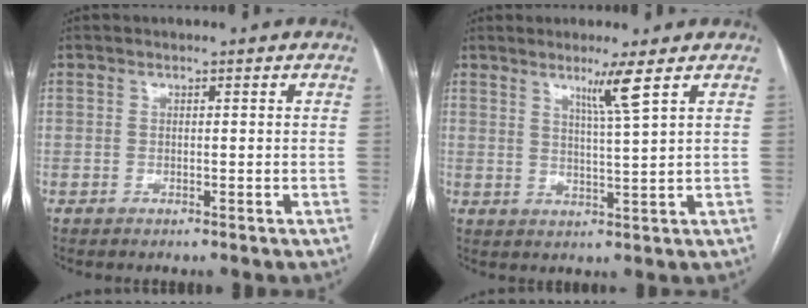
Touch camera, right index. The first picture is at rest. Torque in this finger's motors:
{"motor_torque": [0.37, 0.30, 0.09, 0.05]}